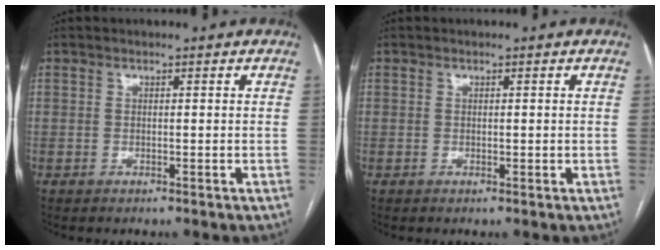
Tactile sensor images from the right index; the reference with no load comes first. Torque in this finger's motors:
{"motor_torque": [-0.23, 0.16, 0.02, 0.00]}